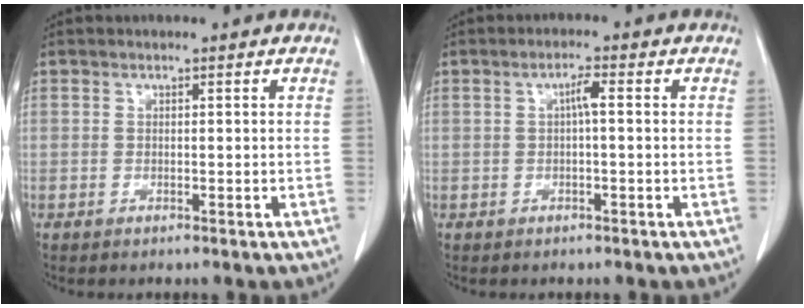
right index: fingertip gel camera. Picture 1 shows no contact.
{"total": 2.1, "force": [0.2, 0.2, 2.0], "torque": [-0.037, 0.004, 0.004]}